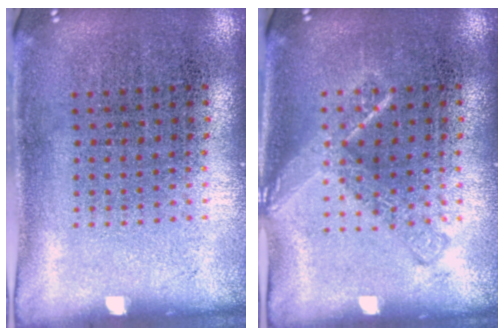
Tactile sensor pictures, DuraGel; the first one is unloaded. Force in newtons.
{"total": 1.3, "press": 1.3, "slide": 0.2}